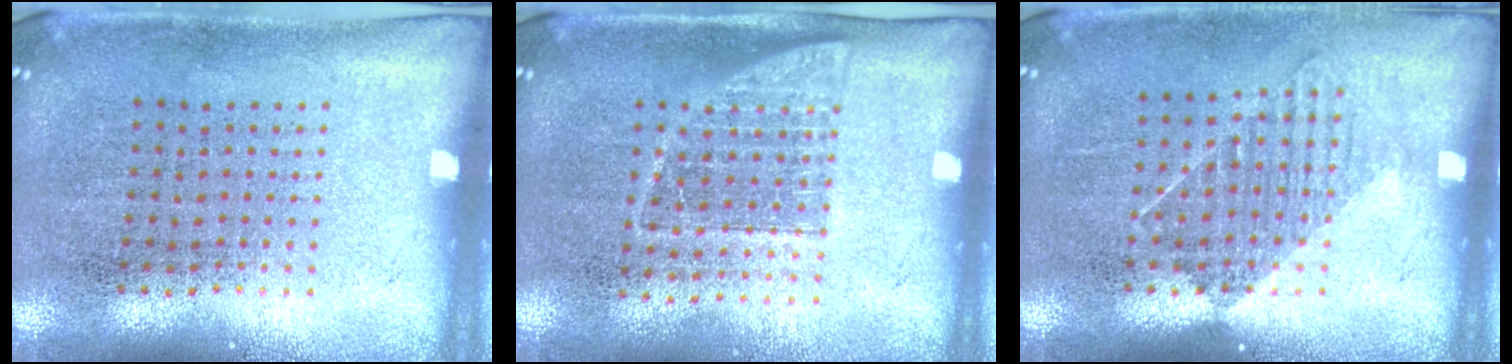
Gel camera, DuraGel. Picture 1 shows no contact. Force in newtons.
{"total": 1.1, "press": 0.9, "slide": 0.6}
{"total": 1.2, "press": 1.0, "slide": 0.7}